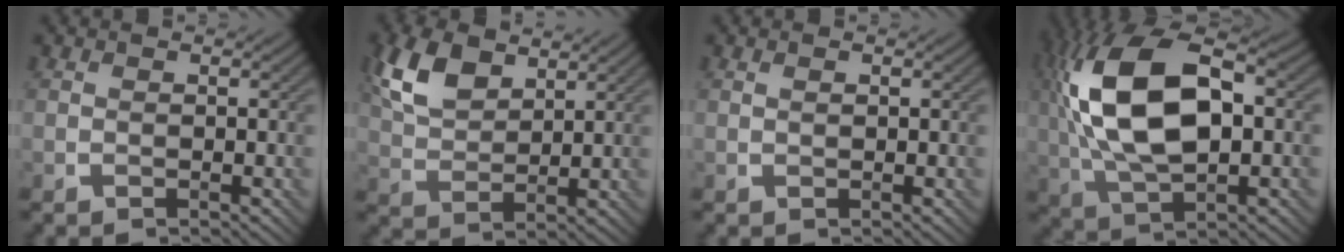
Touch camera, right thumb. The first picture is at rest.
{"total": 7.5, "force": [4.2, 4.0, 4.7], "torque": [-0.116, 0.006, 0.085]}
{"total": 0.5, "force": [0.2, 0.2, 0.5], "torque": [-0.007, 0.001, 0.004]}
{"total": 17.0, "force": [2.5, 8.5, 14.6], "torque": [-0.309, 0.017, 0.037]}